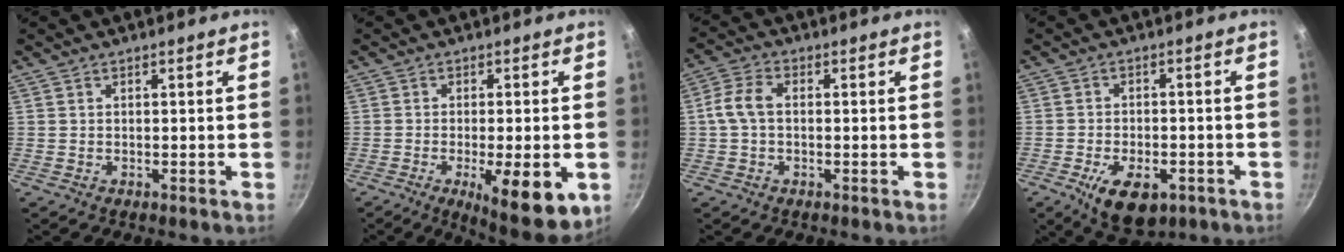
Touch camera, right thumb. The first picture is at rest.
{"total": 12.8, "force": [-4.3, 3.8, 11.5], "torque": [-0.155, -0.014, -0.052]}
{"total": 5.6, "force": [-0.1, 3.5, 4.3], "torque": [-0.090, 0.017, -0.008]}
{"total": 9.8, "force": [-4.6, 5.3, 6.8], "torque": [-0.098, 0.011, -0.066]}